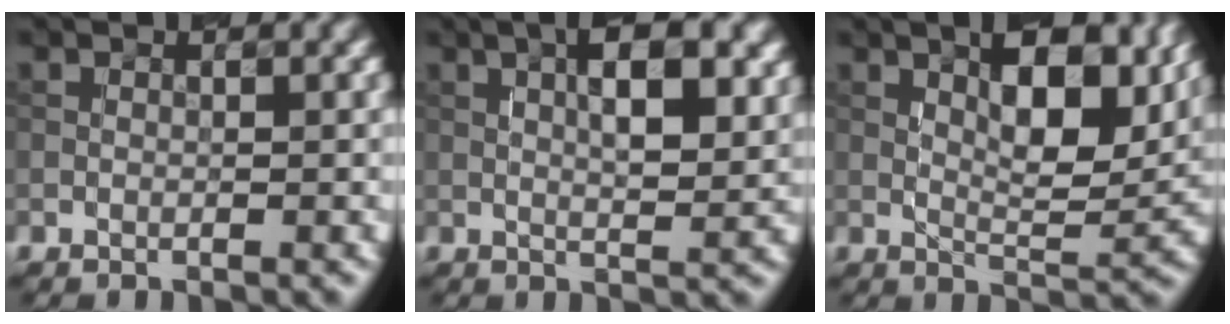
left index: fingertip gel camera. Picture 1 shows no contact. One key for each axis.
{"total": 6.7, "fx": 2.0, "fy": 2.4, "fz": 5.9, "tx": -0.080, "ty": 0.014, "tz": 0.027}
{"total": 7.2, "fx": 2.9, "fy": 2.6, "fz": 6.0, "tx": -0.085, "ty": -0.001, "tz": 0.050}